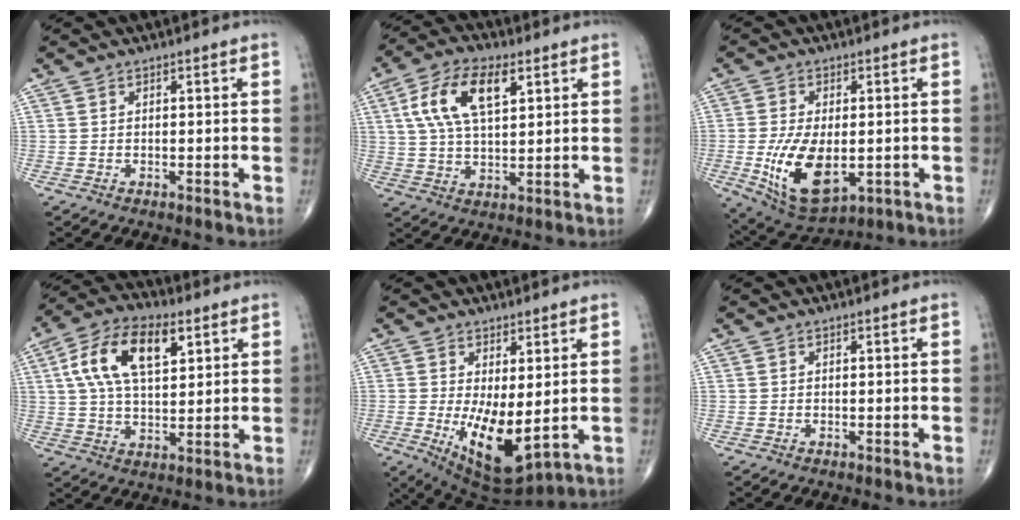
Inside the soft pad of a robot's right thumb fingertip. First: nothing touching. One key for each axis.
{"total": 12.4, "fx": 4.4, "fy": 5.9, "fz": 10.0, "tx": -0.189, "ty": 0.002, "tz": 0.080}
{"total": 13.4, "fx": -2.4, "fy": 7.0, "fz": 11.1, "tx": -0.199, "ty": -0.015, "tz": -0.023}
{"total": 14.6, "fx": 5.1, "fy": 7.4, "fz": 11.5, "tx": -0.202, "ty": 0.006, "tz": 0.088}
{"total": 11.2, "fx": -0.8, "fy": 4.6, "fz": 10.2, "tx": -0.166, "ty": -0.029, "tz": 0.007}
{"total": 0.0}